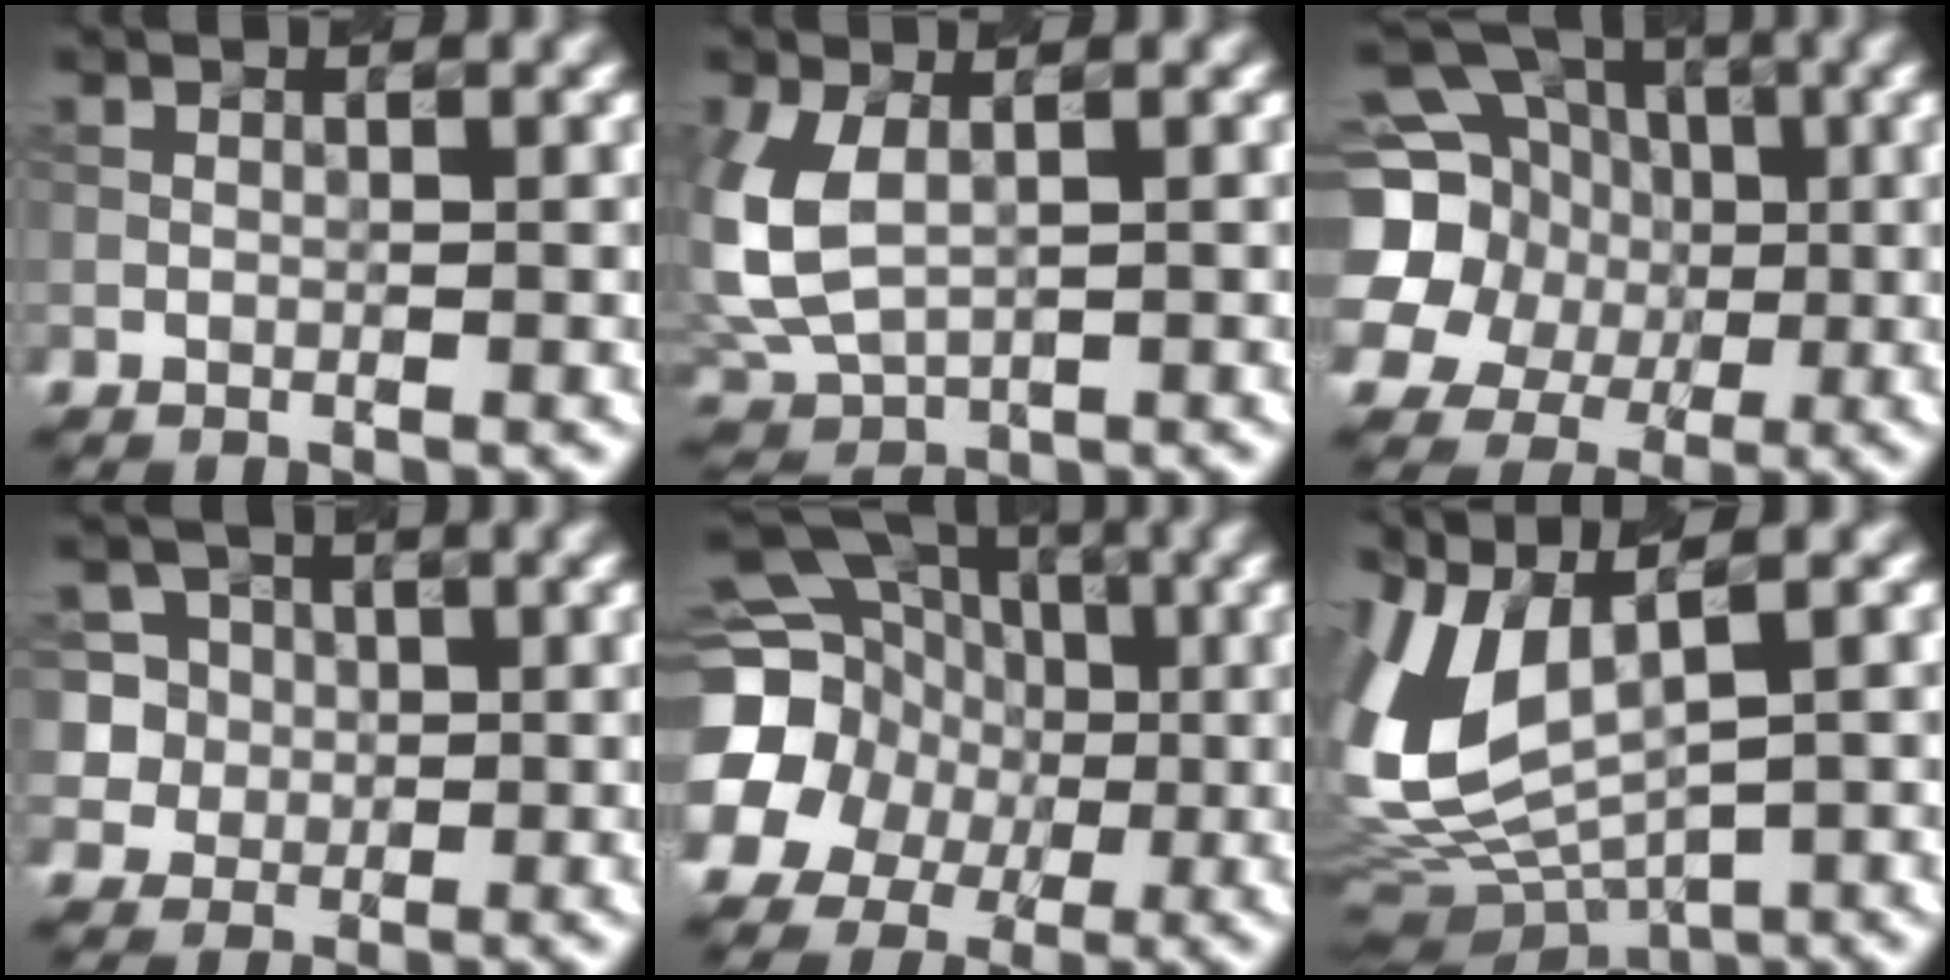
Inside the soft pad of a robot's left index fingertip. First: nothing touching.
{"total": 5.5, "force": [0.4, 3.4, 4.3], "torque": [-0.109, -0.001, 0.015]}
{"total": 17.7, "force": [2.1, 16.1, 7.0], "torque": [-0.169, 0.011, 0.013]}
{"total": 7.2, "force": [2.1, 6.5, 2.2], "torque": [-0.050, 0.028, 0.027]}
{"total": 18.3, "force": [-0.8, 17.4, 5.7], "torque": [-0.162, 0.001, -0.045]}
{"total": 9.5, "force": [1.6, 4.7, 8.1], "torque": [-0.189, -0.010, 0.046]}